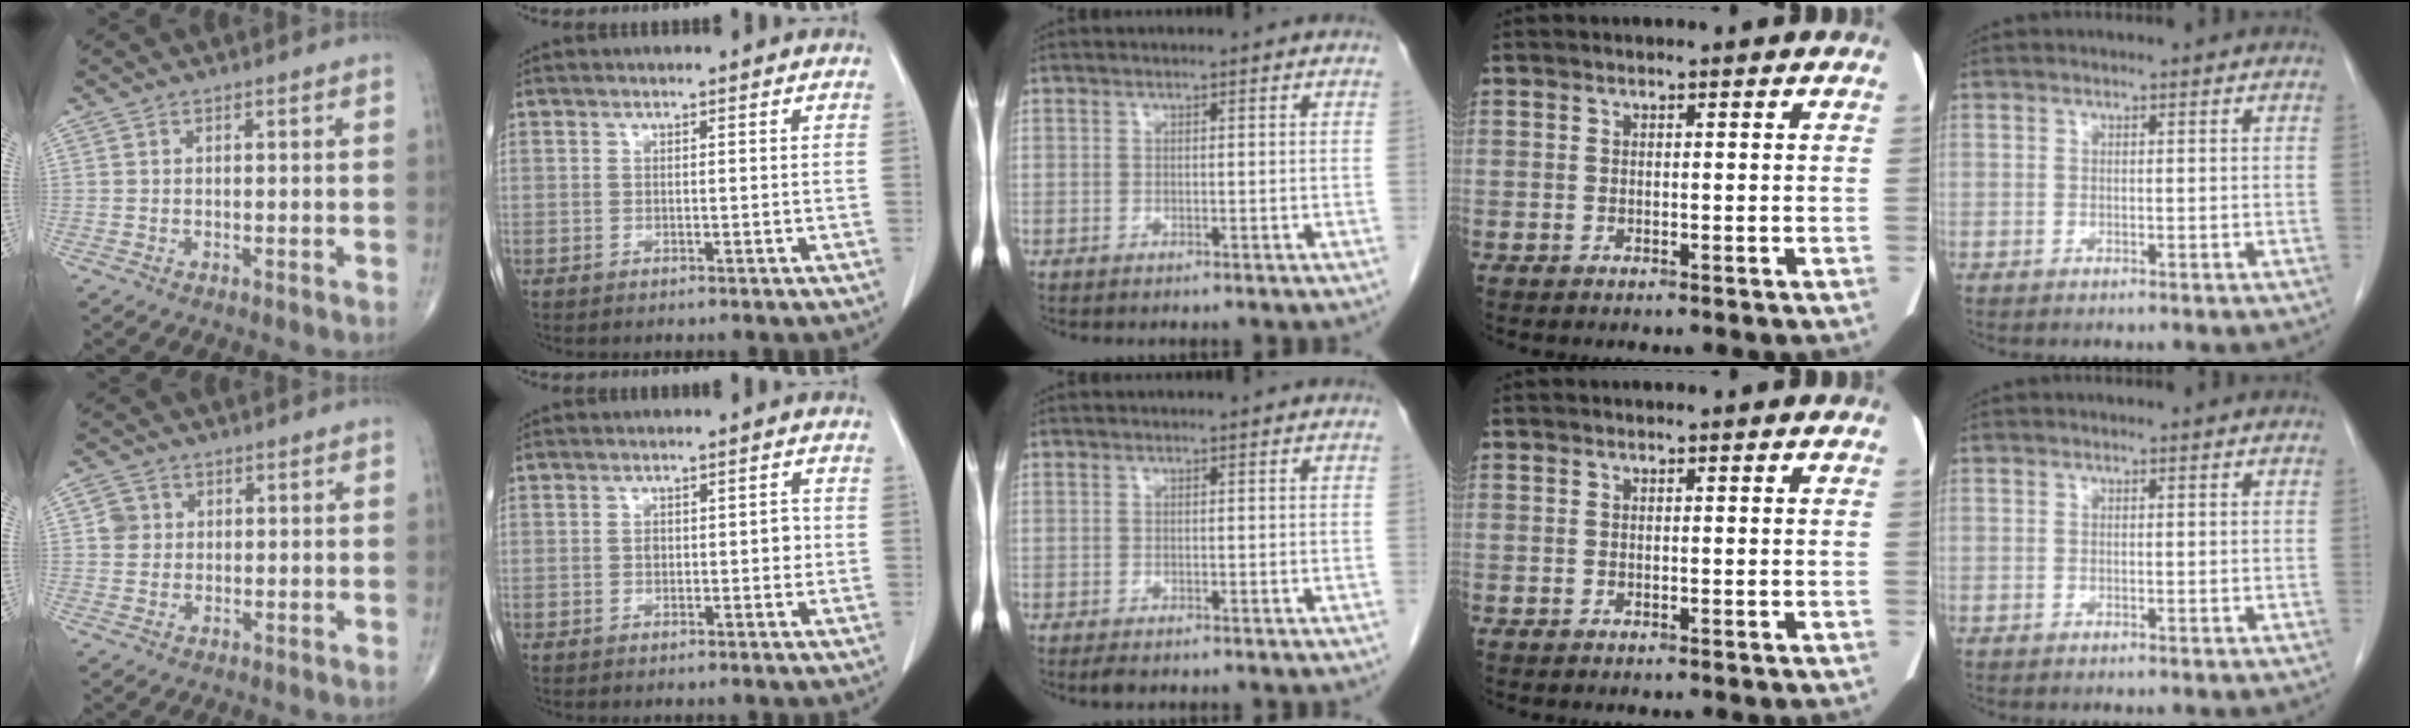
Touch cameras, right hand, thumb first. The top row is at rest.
{"thumb": {"total": 3.1, "force": [0.7, 2.9, 0.9], "torque": [0.001, 0.002, 0.009]}, "index": {"total": 2.8, "force": [-0.2, 1.5, 2.3], "torque": [-0.030, 0.005, -0.002]}, "middle": {"total": 1.2, "force": [-0.9, 0.3, 0.8], "torque": [-0.014, -0.004, -0.012]}}